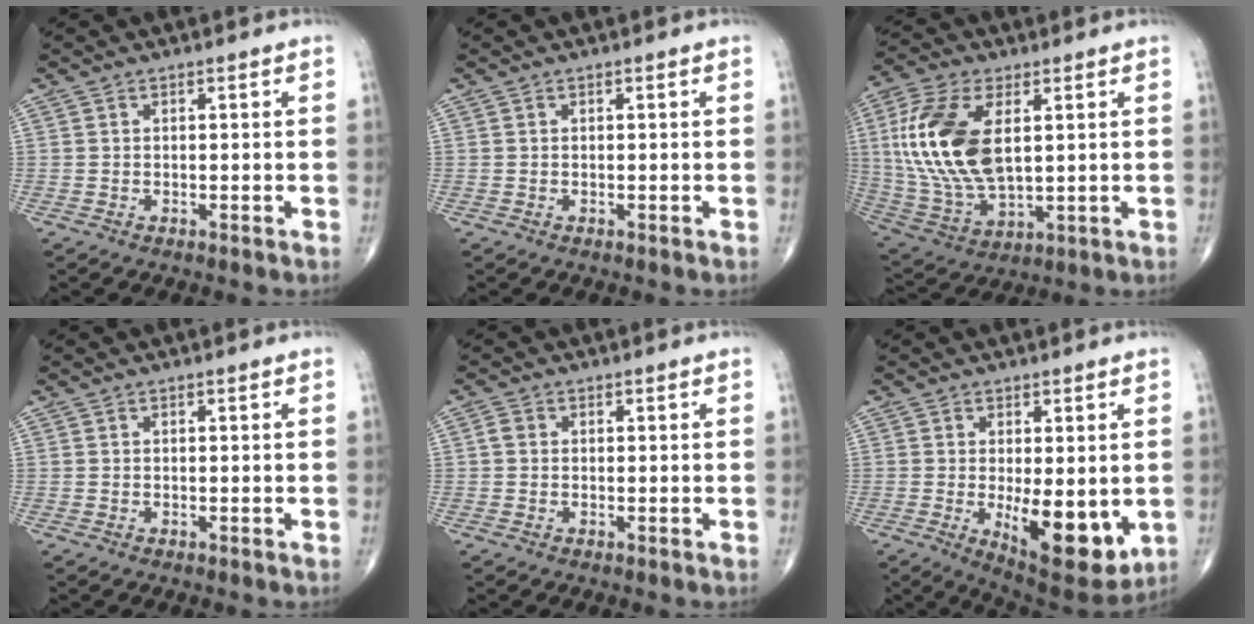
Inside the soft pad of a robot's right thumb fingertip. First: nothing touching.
{"total": 0.0}
{"total": 18.9, "force": [3.6, 9.9, 15.7], "torque": [-0.333, -0.014, 0.073]}
{"total": 0.0}
{"total": 1.4, "force": [0.1, 1.2, 0.8], "torque": [-0.012, 0.004, -0.001]}
{"total": 13.0, "force": [-2.2, 5.3, 11.7], "torque": [-0.146, -0.029, -0.014]}